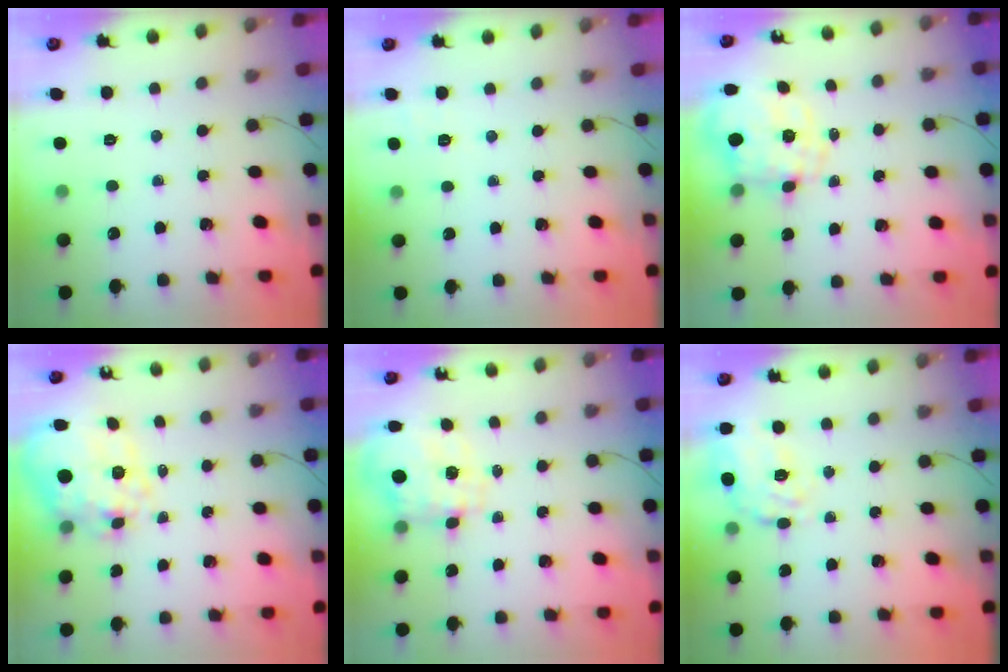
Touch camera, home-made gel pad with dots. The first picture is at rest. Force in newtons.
{"total": 1.8, "press": 0.1, "slide": 1.8}
{"total": 4.2, "press": 3.7, "slide": 2.0}
{"total": 13.9, "press": 13.6, "slide": 3.0}
{"total": 3.6, "press": 3.4, "slide": 1.1}
{"total": 19.0, "press": 18.9, "slide": 1.8}